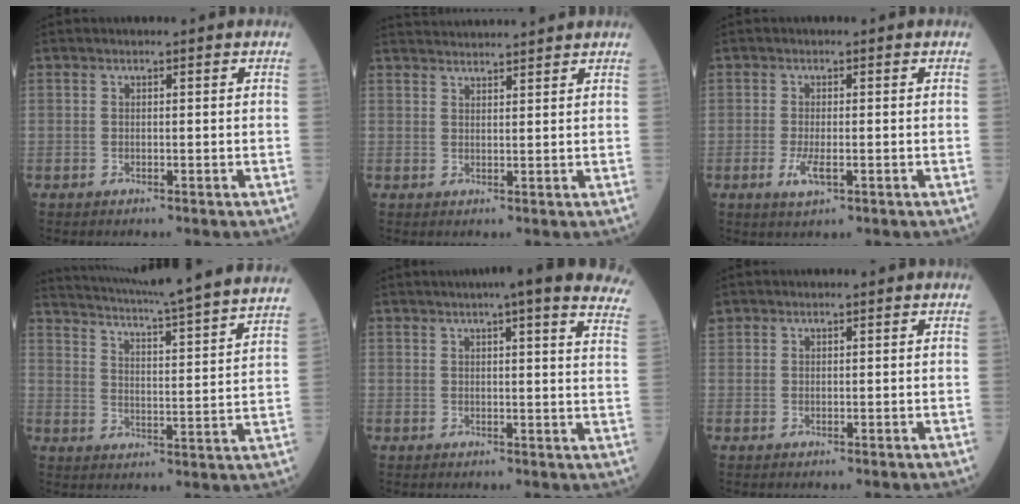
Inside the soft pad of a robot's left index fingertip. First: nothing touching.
{"total": 7.4, "force": [7.2, -0.4, 1.6], "torque": [-0.030, 0.031, 0.105]}
{"total": 2.9, "force": [-1.1, 0.8, 2.5], "torque": [-0.057, -0.005, -0.019]}
{"total": 26.6, "force": [24.1, -0.8, 11.0], "torque": [-0.183, -0.045, 0.312]}
{"total": 19.0, "force": [16.0, 1.2, 10.1], "torque": [-0.126, -0.014, 0.173]}
{"total": 1.3, "force": [1.0, 0.8, 0.0], "torque": [-0.002, 0.012, 0.020]}